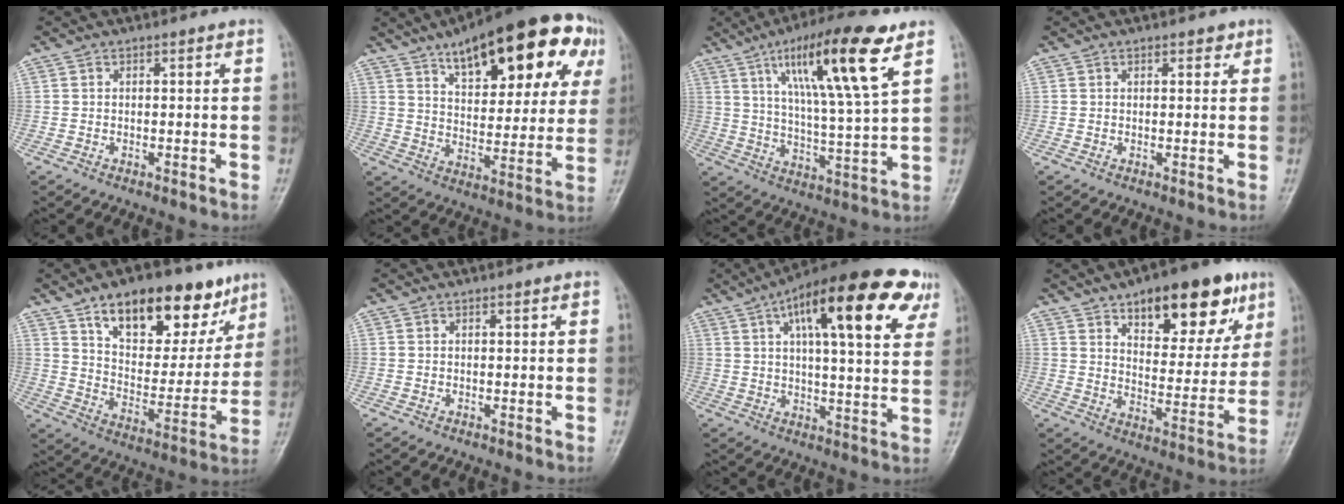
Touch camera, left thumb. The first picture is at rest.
{"total": 25.4, "force": [13.0, 10.3, 19.2], "torque": [-0.229, -0.013, 0.188]}
{"total": 18.2, "force": [8.8, 2.7, 15.7], "torque": [-0.260, -0.030, 0.149]}
{"total": 1.6, "force": [1.0, 0.9, 0.9], "torque": [0.000, -0.003, 0.010]}
{"total": 22.1, "force": [13.0, 11.0, 14.0], "torque": [-0.155, -0.043, 0.208]}
{"total": 0.0}
{"total": 22.9, "force": [10.4, 7.3, 19.1], "torque": [-0.263, 0.002, 0.146]}
{"total": 19.6, "force": [11.0, 8.8, 13.6], "torque": [-0.135, -0.044, 0.161]}